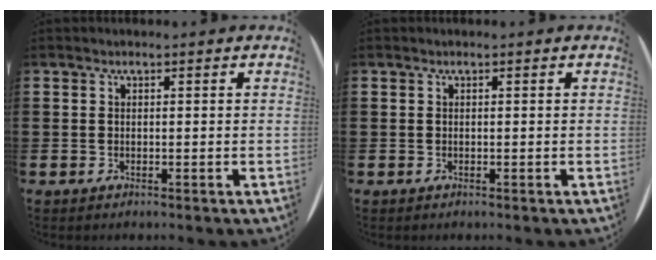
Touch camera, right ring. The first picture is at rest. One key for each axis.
{"total": 0.0}